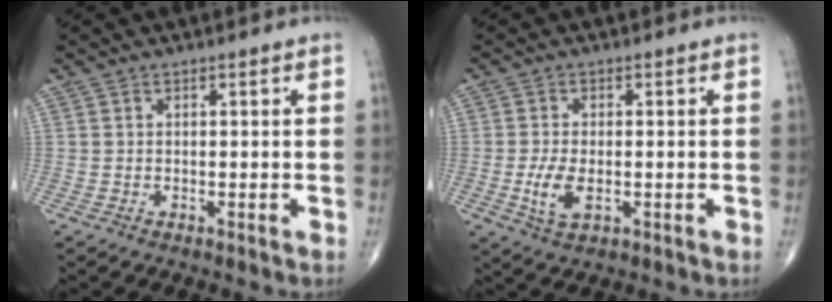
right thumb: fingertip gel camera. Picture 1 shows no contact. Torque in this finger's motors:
{"motor_torque": [0.11, 0.23, 0.43, -0.09, 0.17]}